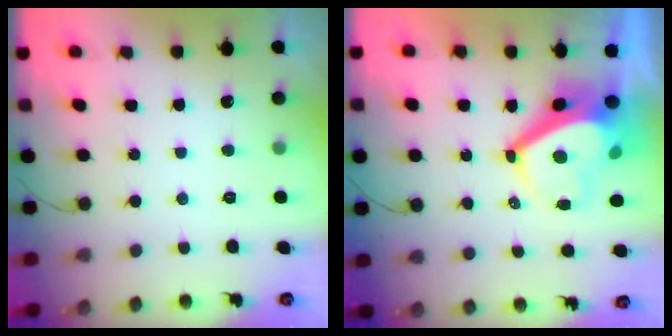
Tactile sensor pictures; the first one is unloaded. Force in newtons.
{"total": 9.0, "press": 8.9, "slide": 0.8}